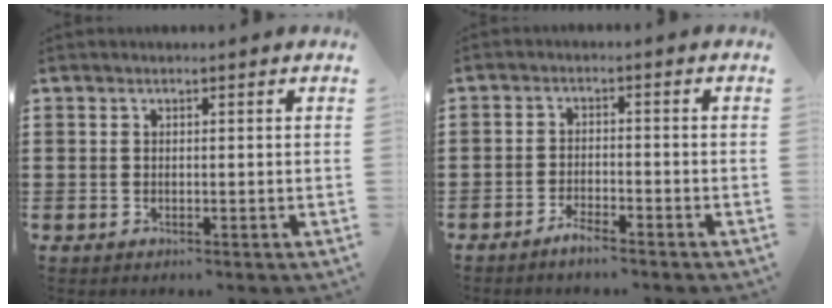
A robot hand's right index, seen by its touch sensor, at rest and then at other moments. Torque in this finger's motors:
{"motor_torque": [0.00, 0.14, 0.04, -0.01]}